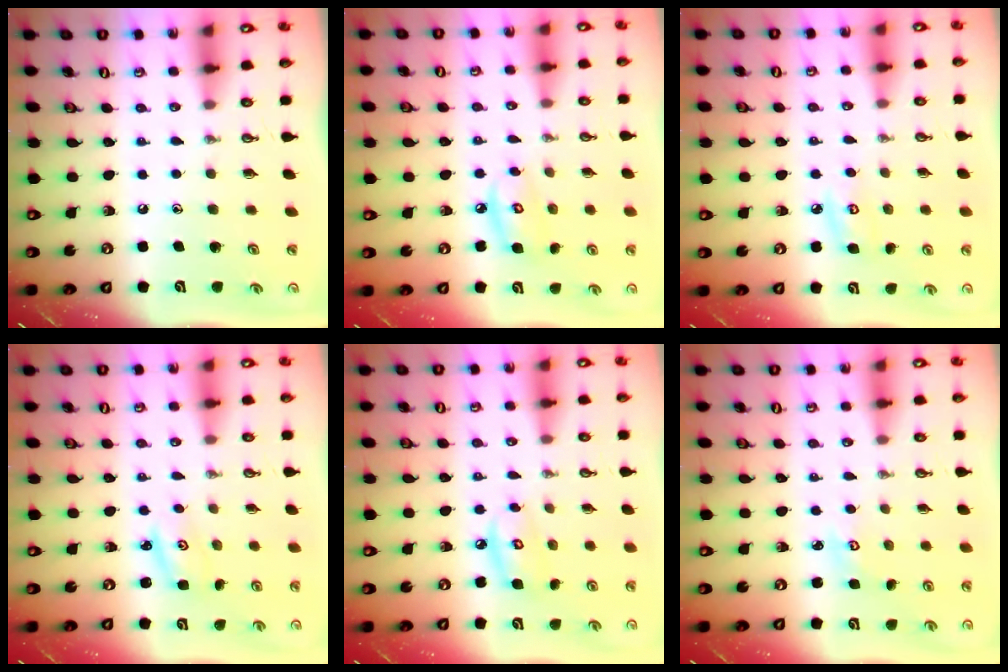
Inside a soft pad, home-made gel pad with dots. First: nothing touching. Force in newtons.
{"total": 7.1, "press": 7.0, "slide": 0.5}
{"total": 6.8, "press": 6.8, "slide": 0.7}
{"total": 2.9, "press": 2.9, "slide": 0.4}
{"total": 7.1, "press": 7.0, "slide": 0.5}
{"total": 2.8, "press": 2.8, "slide": 0.3}